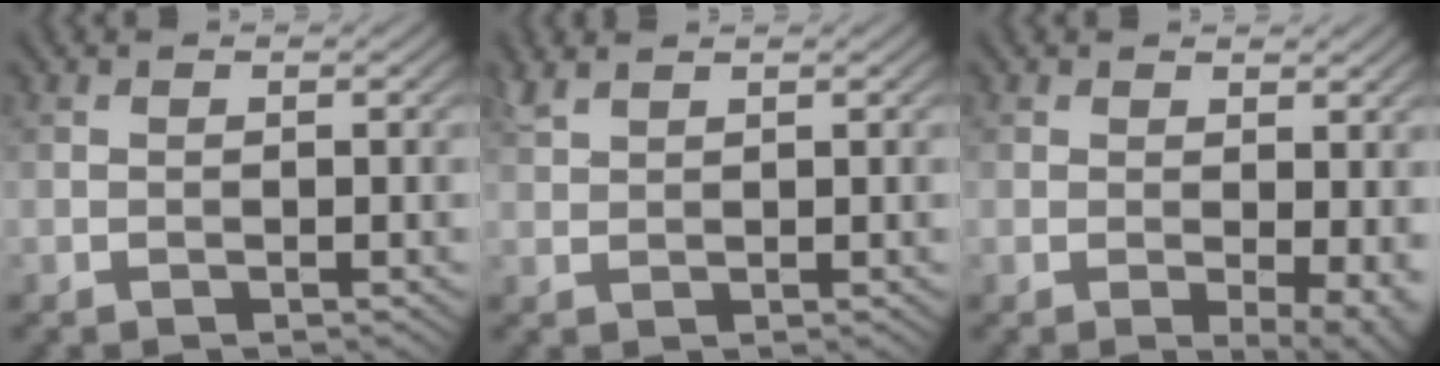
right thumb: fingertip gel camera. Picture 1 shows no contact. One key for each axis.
{"total": 1.6, "fx": 1.4, "fy": 0.2, "fz": 0.8, "tx": -0.028, "ty": 0.009, "tz": 0.037}
{"total": 3.7, "fx": 0.2, "fy": 1.4, "fz": 3.4, "tx": -0.045, "ty": -0.005, "tz": 0.003}